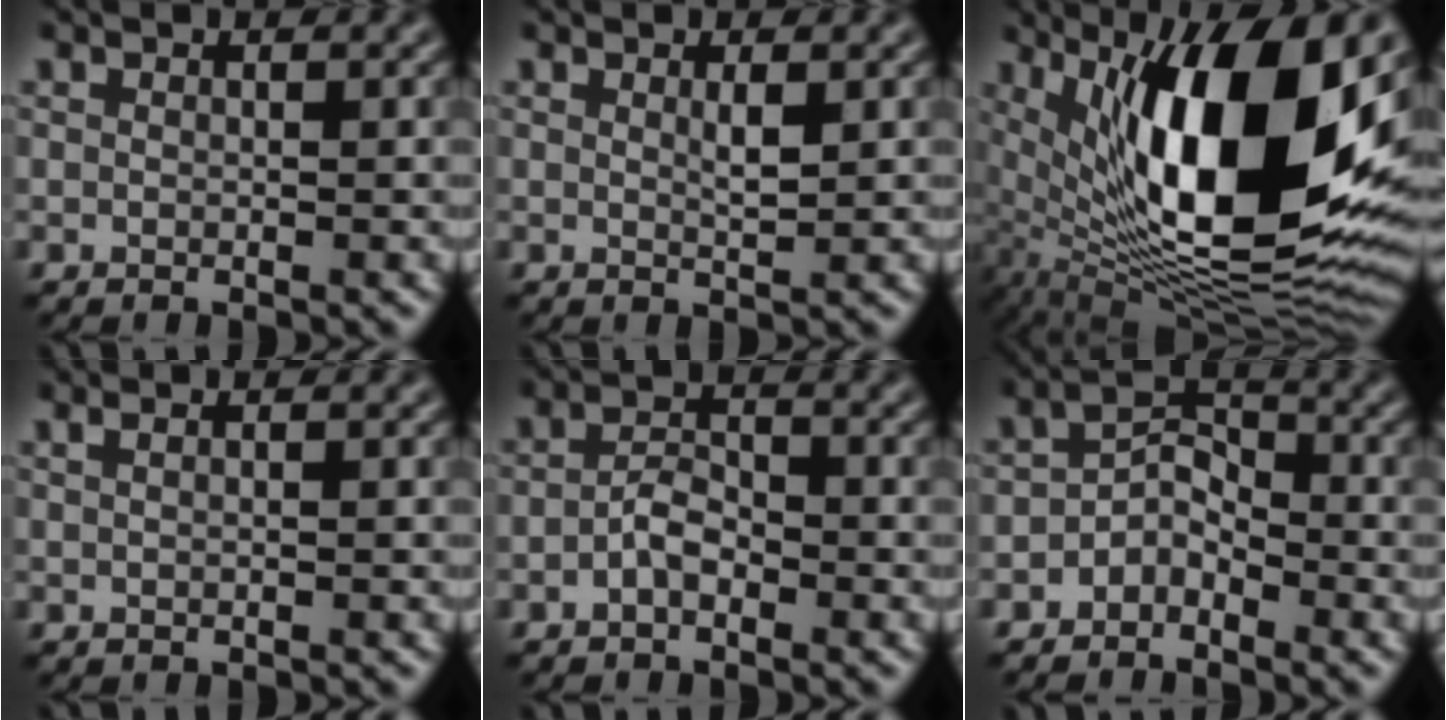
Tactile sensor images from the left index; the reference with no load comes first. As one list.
[{"total": 1.0, "force": [0.4, 0.1, 1.0], "torque": [-0.023, -0.004, 0.004]}, {"total": 15.6, "force": [3.7, 6.2, 13.8], "torque": [-0.220, -0.026, 0.062]}, {"total": 1.8, "force": [0.9, 0.9, 1.3], "torque": [-0.008, -0.005, -0.009]}, {"total": 2.0, "force": [-1.1, 0.9, 1.3], "torque": [-0.032, 0.001, -0.025]}, {"total": 2.5, "force": [-1.7, 1.4, 1.1], "torque": [-0.022, 0.009, -0.036]}]